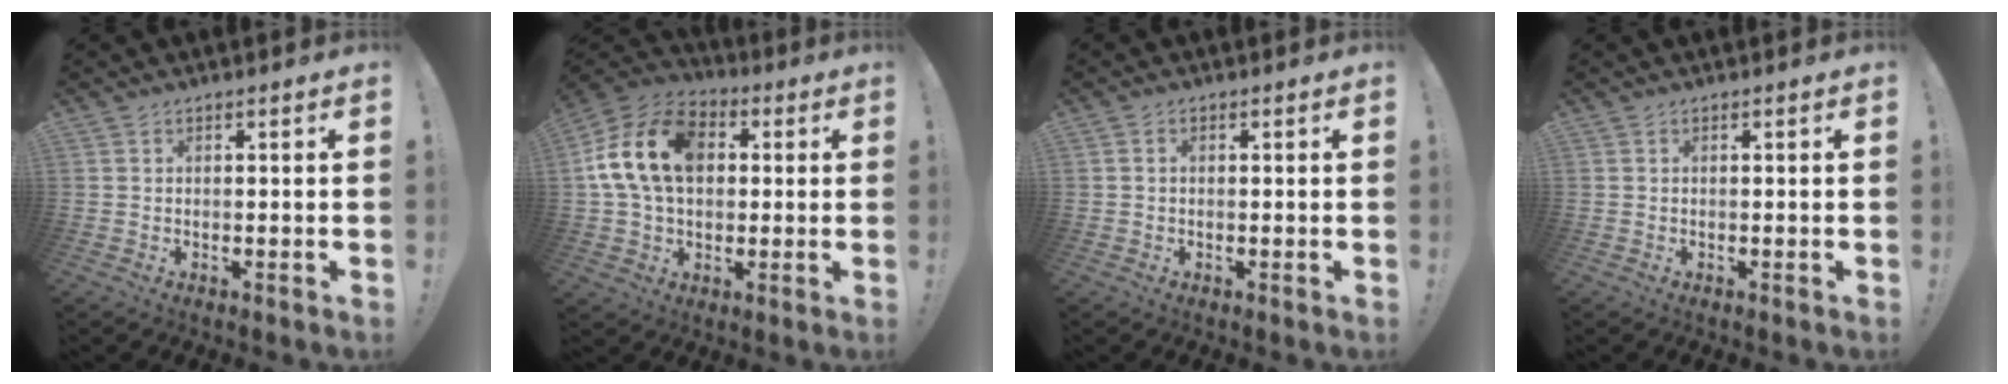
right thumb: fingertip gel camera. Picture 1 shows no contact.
{"total": 18.2, "force": [3.7, 13.0, 12.2], "torque": [-0.222, 0.009, 0.070]}
{"total": 0.6, "force": [-0.1, 0.5, 0.4], "torque": [-0.010, 0.003, -0.001]}
{"total": 0.0}